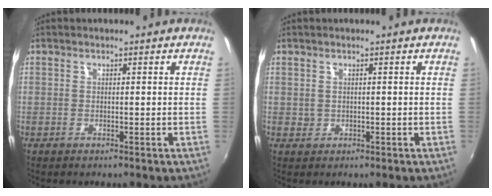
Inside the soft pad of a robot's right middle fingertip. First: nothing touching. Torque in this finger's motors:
{"motor_torque": [0.13, -0.11, 0.07, 0.00]}